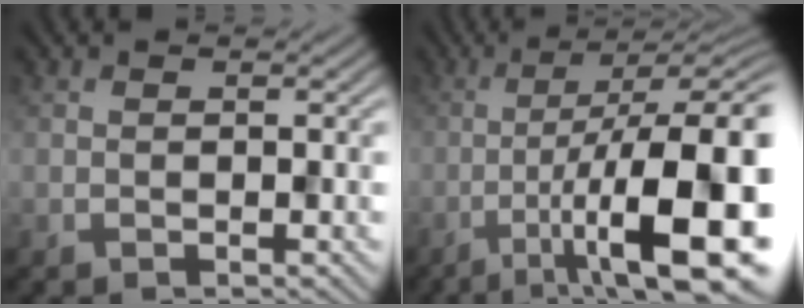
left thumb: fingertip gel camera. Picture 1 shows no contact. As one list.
[{"total": 15.9, "force": [-5.4, 3.7, 14.5], "torque": [-0.211, -0.001, -0.079]}]